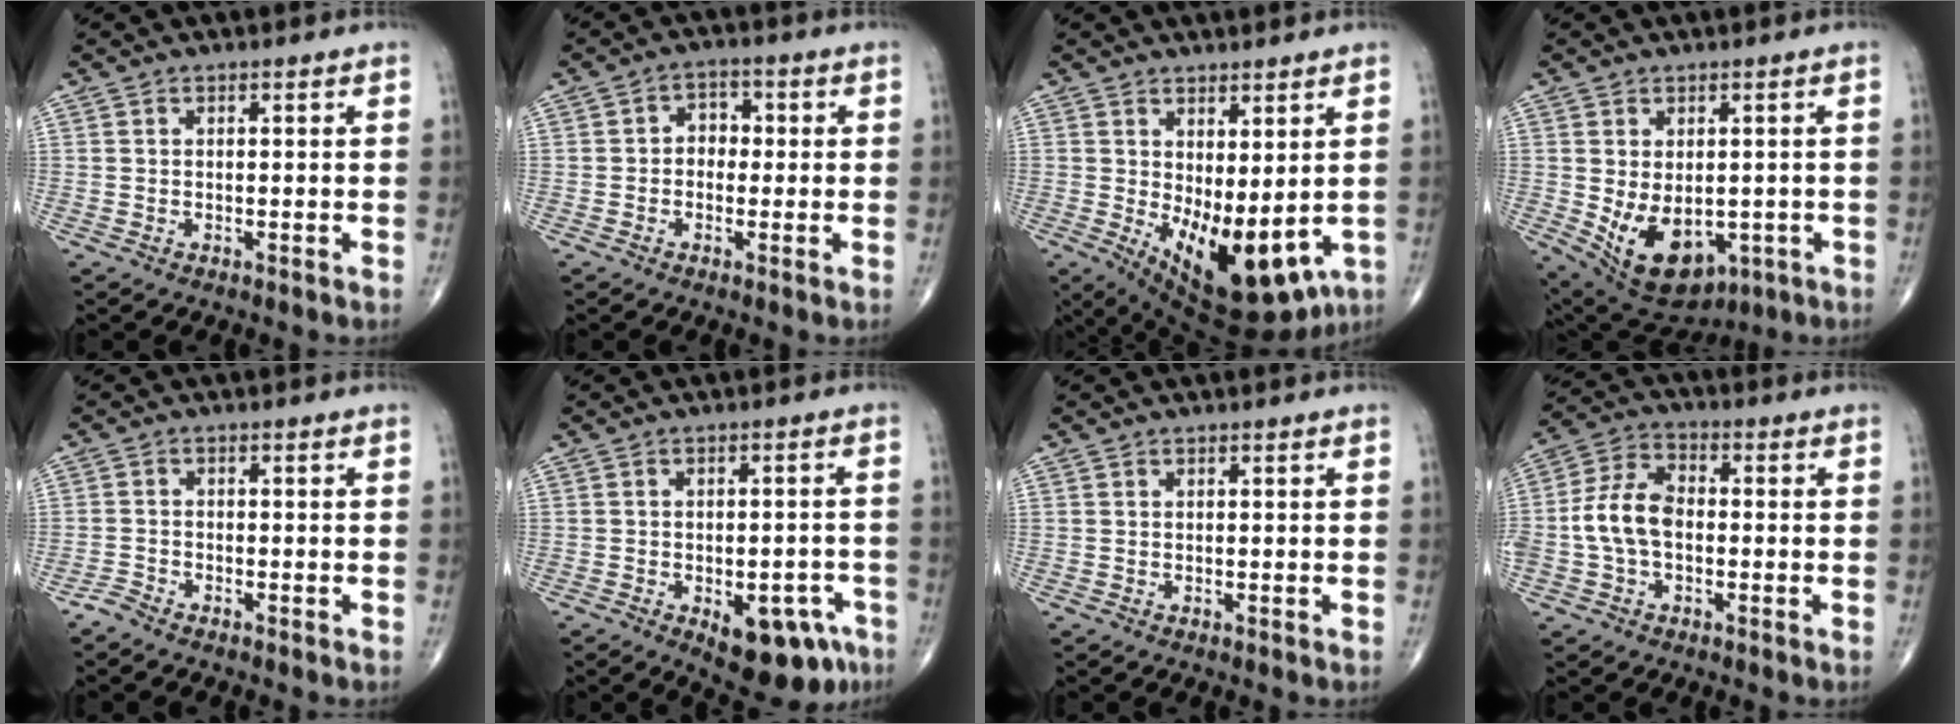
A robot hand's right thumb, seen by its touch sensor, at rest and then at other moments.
{"total": 4.2, "force": [-0.1, 3.3, 2.6], "torque": [-0.014, 0.017, -0.011]}
{"total": 15.4, "force": [-2.0, 7.1, 13.5], "torque": [-0.191, -0.027, -0.002]}
{"total": 13.1, "force": [-2.7, 8.5, 9.6], "torque": [-0.140, -0.009, -0.013]}
{"total": 1.9, "force": [-1.8, 0.5, 0.5], "torque": [-0.016, 0.003, -0.039]}
{"total": 12.6, "force": [-6.2, 6.4, 8.9], "torque": [-0.088, 0.029, -0.073]}
{"total": 0.0}
{"total": 9.5, "force": [-1.3, 6.1, 7.1], "torque": [-0.140, 0.030, -0.034]}